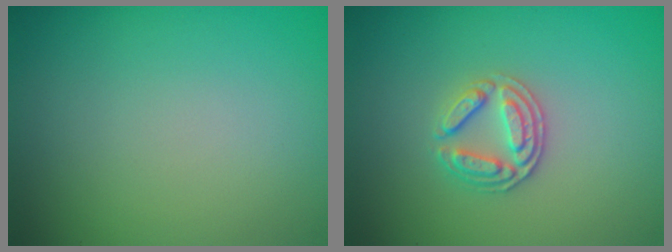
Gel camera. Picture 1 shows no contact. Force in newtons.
{"total": 2.6, "press": 2.5, "slide": 0.6}